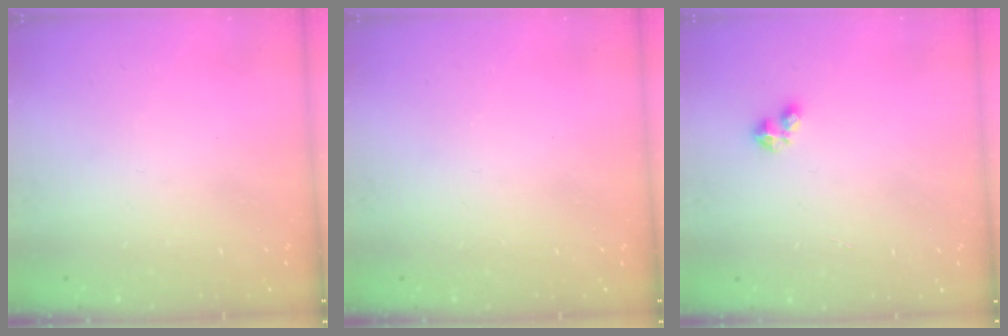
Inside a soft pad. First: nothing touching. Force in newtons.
{"total": 0.0}
{"total": 2.4, "press": 2.4, "slide": 0.4}